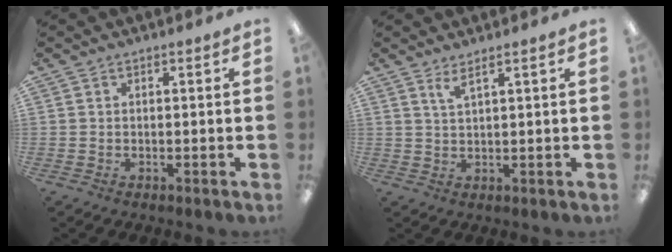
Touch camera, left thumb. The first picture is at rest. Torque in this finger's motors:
{"motor_torque": [-0.27, 0.18, -0.28, -0.20, 0.04]}